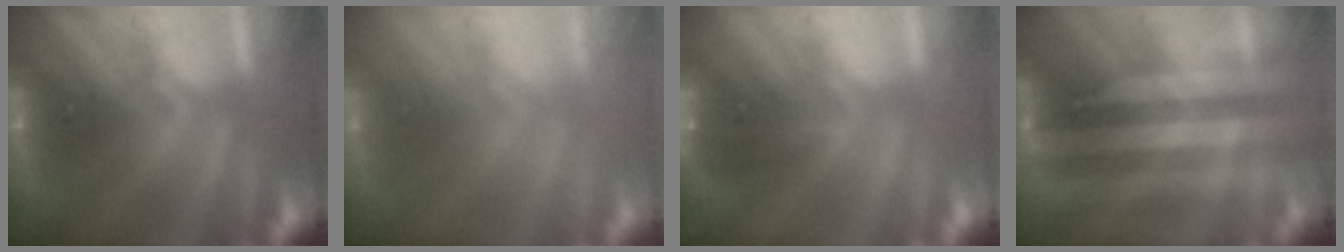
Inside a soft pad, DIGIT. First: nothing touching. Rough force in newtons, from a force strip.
{"total": 2.9}
{"total": 4.6}
{"total": 2.0}